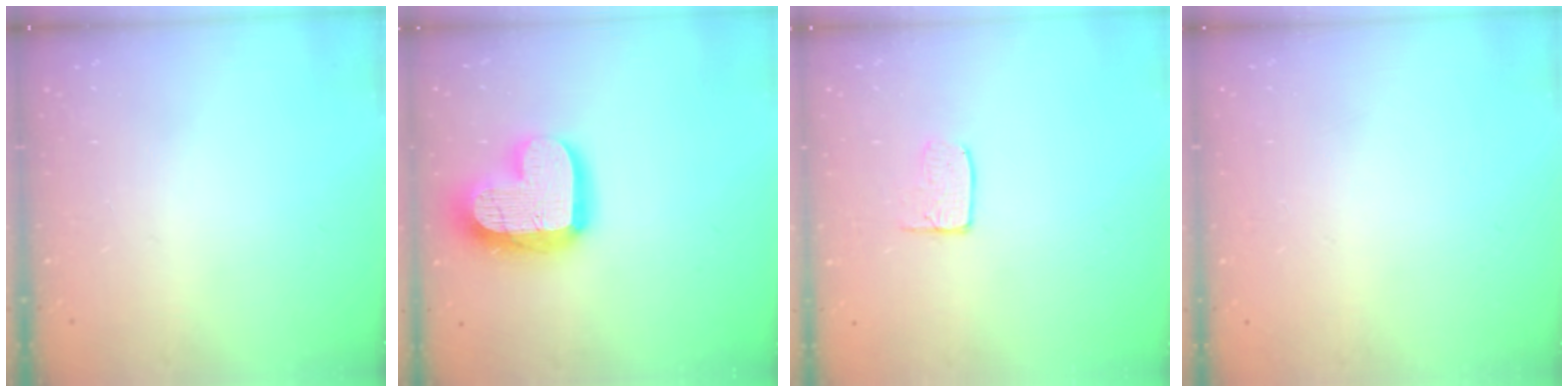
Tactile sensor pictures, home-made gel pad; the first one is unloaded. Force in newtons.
{"total": 18.6, "press": 18.6, "slide": 1.4}
{"total": 4.7, "press": 4.7, "slide": 0.4}
{"total": 0.0}